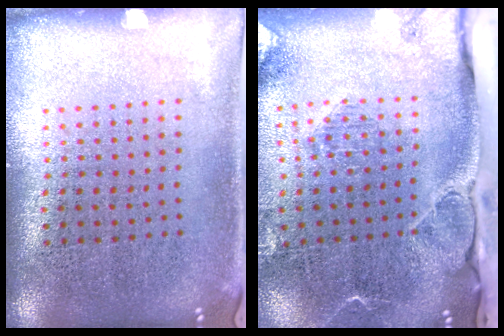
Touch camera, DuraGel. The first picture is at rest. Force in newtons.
{"total": 2.9, "press": 2.2, "slide": 1.8}